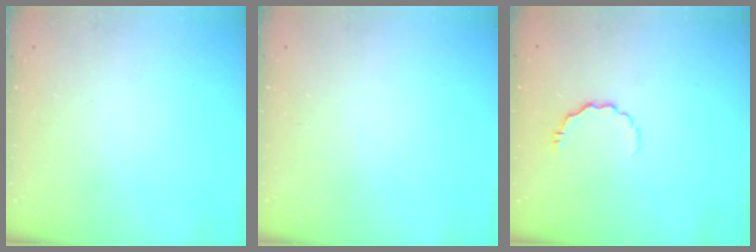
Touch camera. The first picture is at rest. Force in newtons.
{"total": 0.0}
{"total": 5.5, "press": 5.3, "slide": 1.5}